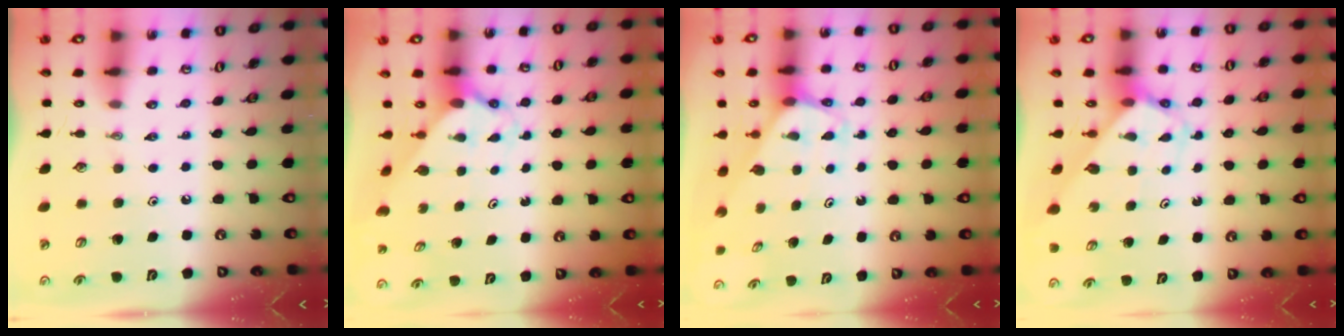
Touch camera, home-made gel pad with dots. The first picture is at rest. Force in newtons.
{"total": 1.7, "press": 1.7, "slide": 0.2}
{"total": 2.4, "press": 2.4, "slide": 0.2}
{"total": 2.7, "press": 2.7, "slide": 0.2}